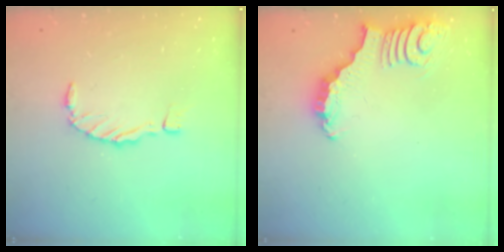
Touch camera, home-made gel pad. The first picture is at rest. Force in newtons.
{"total": 3.4, "press": 3.4, "slide": 0.5}